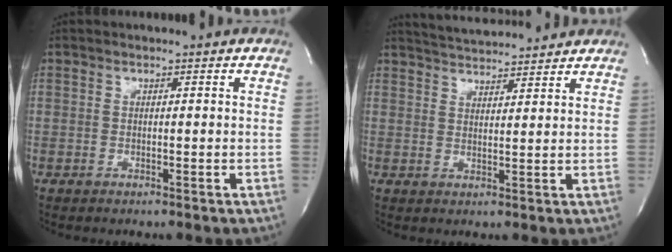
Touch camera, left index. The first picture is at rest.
{"total": 9.0, "force": [8.6, 0.7, 2.5], "torque": [-0.050, 0.022, 0.132]}